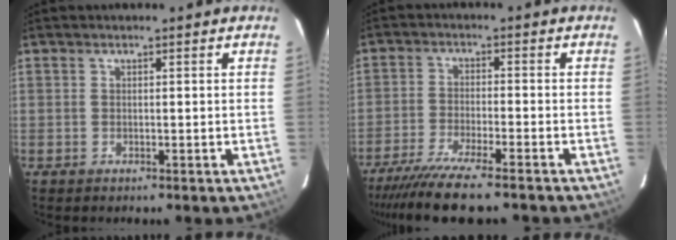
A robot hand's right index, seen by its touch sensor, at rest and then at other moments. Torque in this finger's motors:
{"motor_torque": [1.21, -0.93, 0.67, 0.14]}